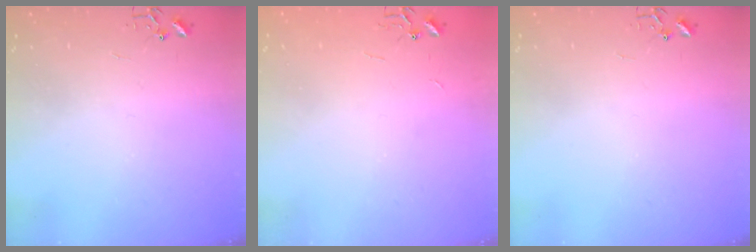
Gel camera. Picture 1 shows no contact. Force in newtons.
{"total": 2.2, "press": 2.2, "slide": 0.3}
{"total": 0.0}